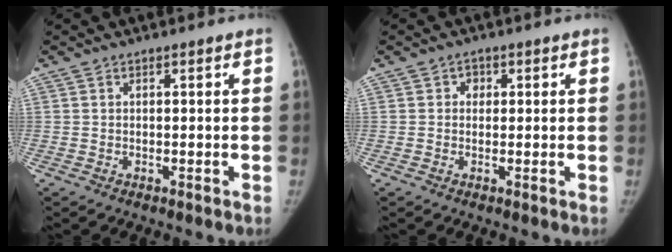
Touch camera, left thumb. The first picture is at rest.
{"total": 1.6, "force": [0.4, 1.5, 0.5], "torque": [0.008, 0.002, 0.000]}